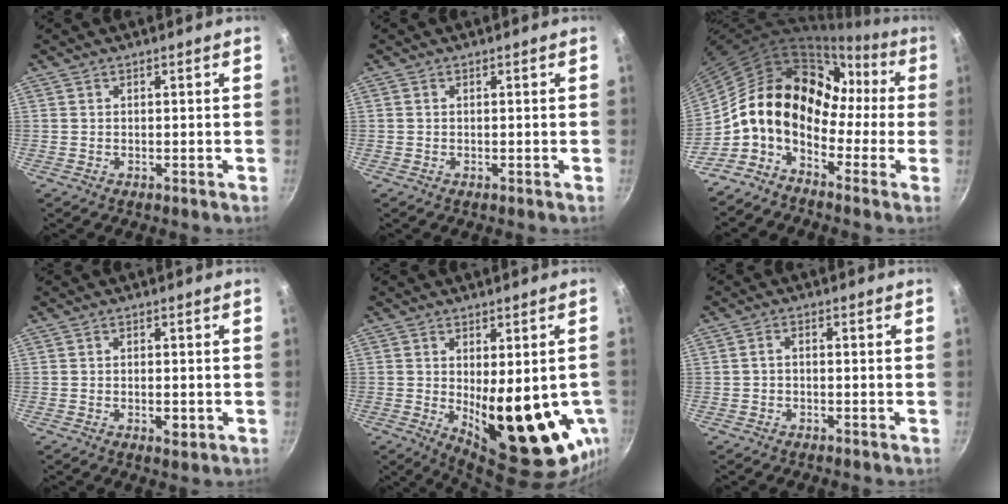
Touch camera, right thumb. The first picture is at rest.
{"total": 0.0}
{"total": 15.4, "force": [-2.5, 11.3, 10.1], "torque": [-0.135, 0.047, -0.069]}
{"total": 2.6, "force": [-0.7, 1.3, 2.2], "torque": [-0.040, -0.002, -0.011]}
{"total": 18.8, "force": [-2.6, 7.6, 17.0], "torque": [-0.202, -0.033, -0.015]}
{"total": 1.6, "force": [-0.6, 0.9, 1.2], "torque": [-0.023, 0.016, -0.013]}